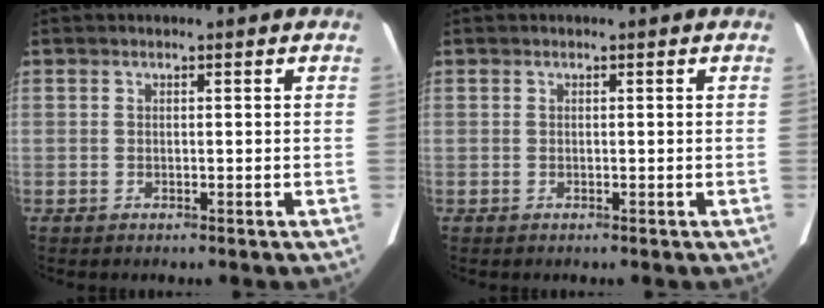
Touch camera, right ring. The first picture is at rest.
{"total": 0.0}